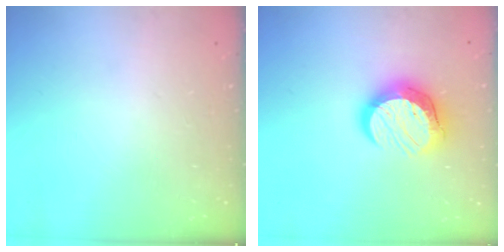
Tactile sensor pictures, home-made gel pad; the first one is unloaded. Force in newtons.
{"total": 13.2, "press": 13.2, "slide": 1.0}